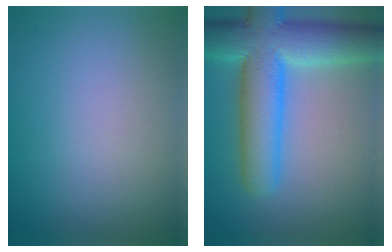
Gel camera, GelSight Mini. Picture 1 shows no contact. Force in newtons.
{"total": 10.4, "press": 10.4, "slide": 0.4}